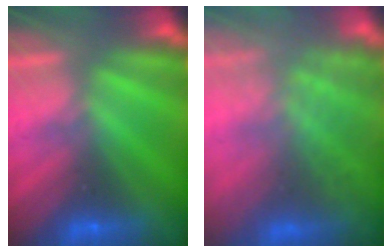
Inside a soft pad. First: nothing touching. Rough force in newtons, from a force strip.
{"total": 7.9}